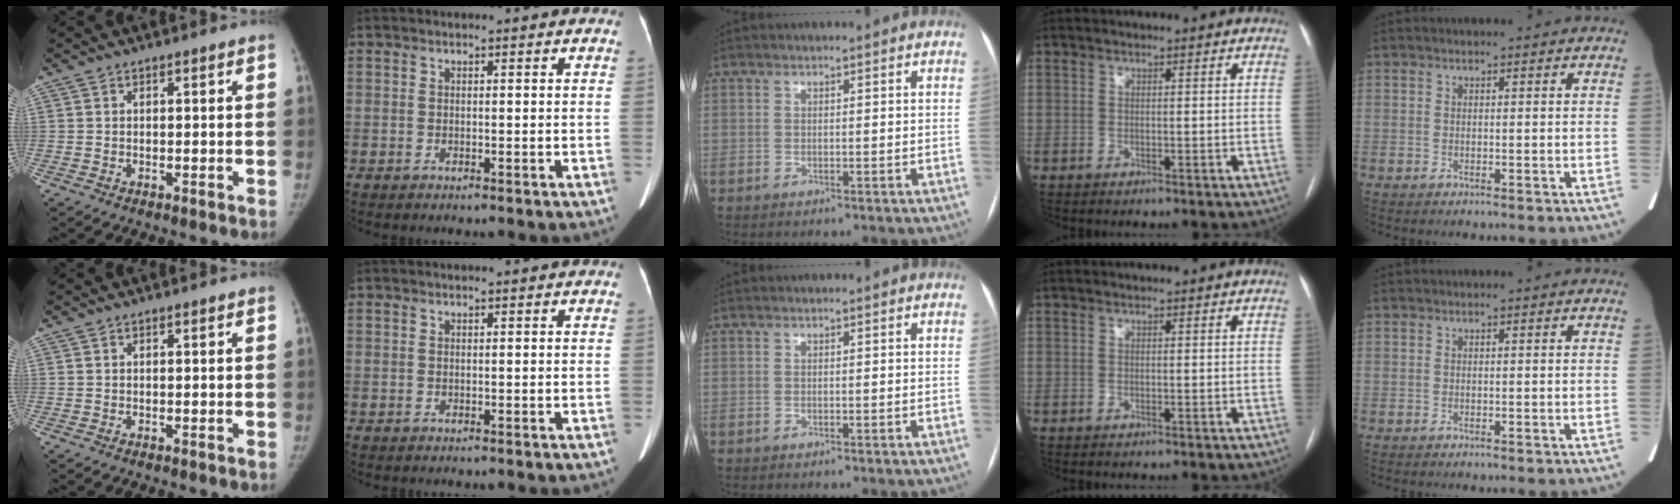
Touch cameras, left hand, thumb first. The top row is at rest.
{}